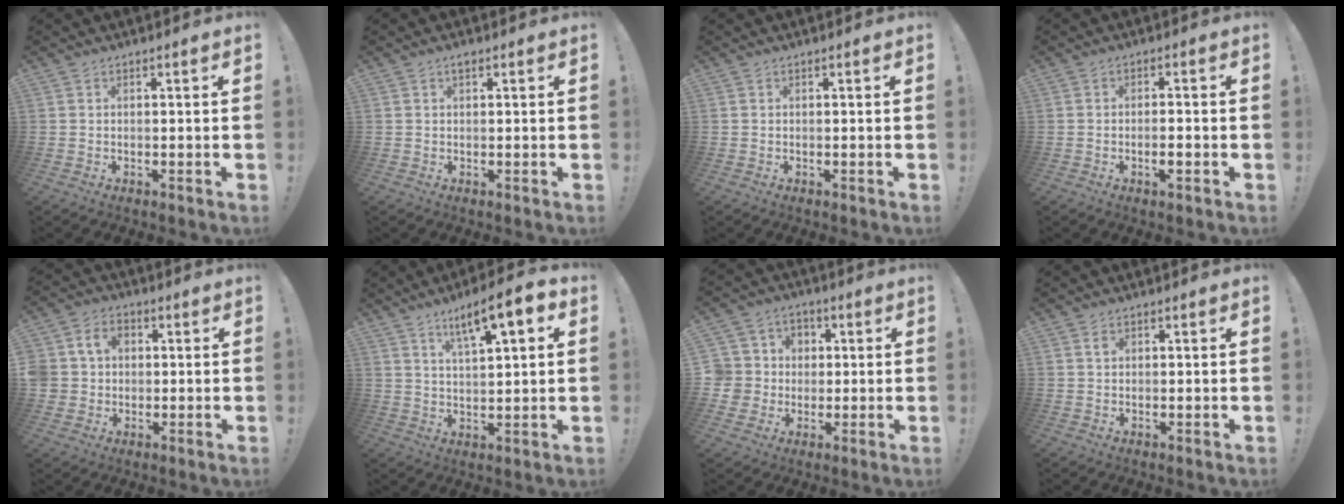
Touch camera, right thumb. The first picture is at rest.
{"total": 0.8, "force": [0.6, 0.2, 0.5], "torque": [-0.008, -0.001, 0.012]}
{"total": 0.0}
{"total": 2.9, "force": [-1.4, 0.4, 2.6], "torque": [-0.038, 0.001, -0.023]}
{"total": 7.5, "force": [1.4, 6.7, 2.9], "torque": [-0.055, 0.006, 0.030]}
{"total": 10.6, "force": [5.7, 2.1, 8.7], "torque": [-0.139, -0.027, 0.090]}
{"total": 9.3, "force": [0.2, 9.0, 2.2], "torque": [-0.043, 0.004, 0.012]}
{"total": 1.0, "force": [0.4, 0.6, 0.7], "torque": [-0.012, 0.002, 0.007]}